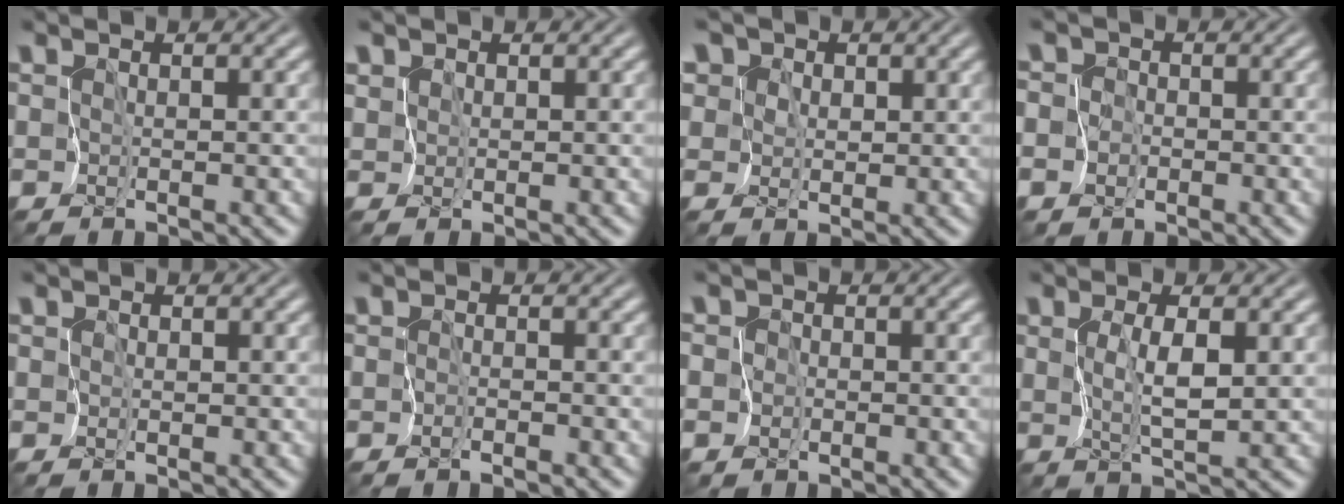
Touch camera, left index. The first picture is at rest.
{"total": 0.9, "force": [0.5, 0.7, -0.2], "torque": [0.003, -0.004, 0.006]}
{"total": 5.8, "force": [2.7, 4.7, 2.0], "torque": [-0.043, 0.015, 0.026]}
{"total": 3.6, "force": [-1.1, 3.4, 0.4], "torque": [0.011, 0.007, -0.049]}
{"total": 0.0}
{"total": 0.7, "force": [-0.7, 0.1, -0.1], "torque": [0.003, -0.002, -0.017]}
{"total": 2.6, "force": [-0.7, 2.5, 0.2], "torque": [0.015, 0.008, -0.037]}
{"total": 1.8, "force": [0.4, 0.3, 1.7], "torque": [-0.039, -0.005, 0.012]}